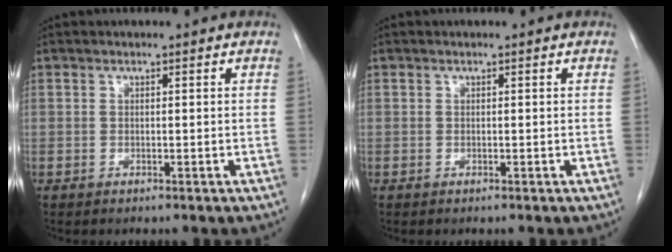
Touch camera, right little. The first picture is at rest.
{"total": 0.0}